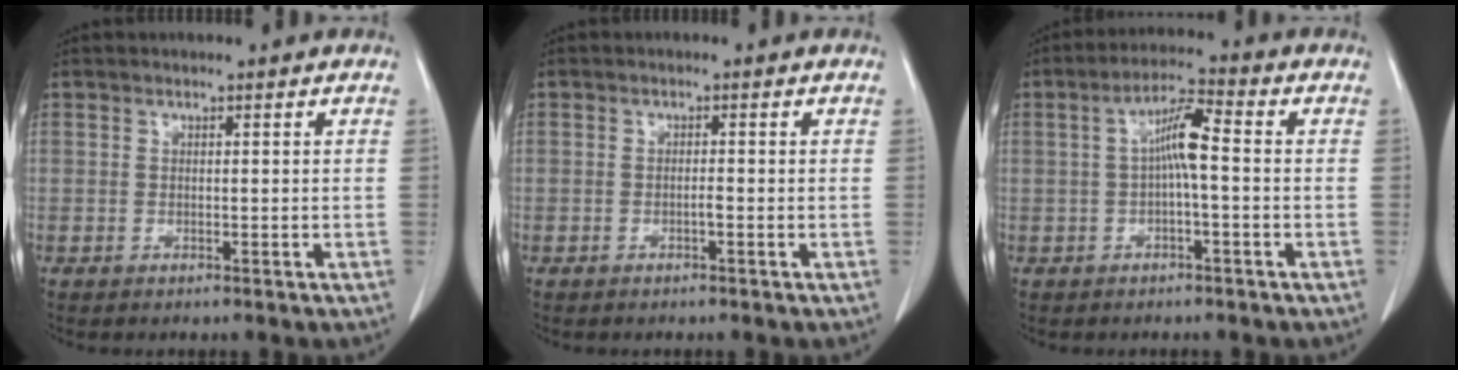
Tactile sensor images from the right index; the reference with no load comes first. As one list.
[{"total": 0.8, "force": [-0.4, 0.0, 0.7], "torque": [-0.013, 0.001, -0.006]}, {"total": 5.7, "force": [0.0, 0.7, 5.6], "torque": [-0.105, 0.018, -0.001]}]